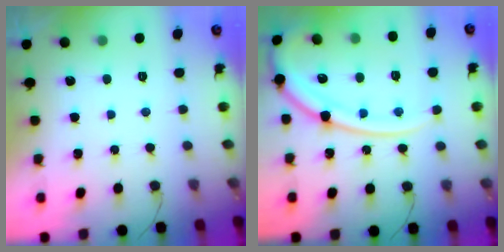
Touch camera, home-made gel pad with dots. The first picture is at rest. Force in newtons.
{"total": 17.2, "press": 17.1, "slide": 1.8}